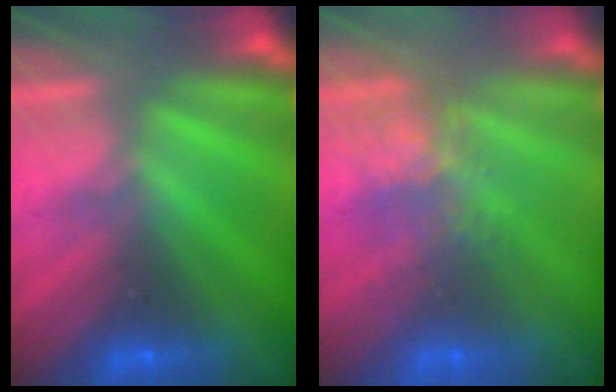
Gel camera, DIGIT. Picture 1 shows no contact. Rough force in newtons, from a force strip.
{"total": 3.6}